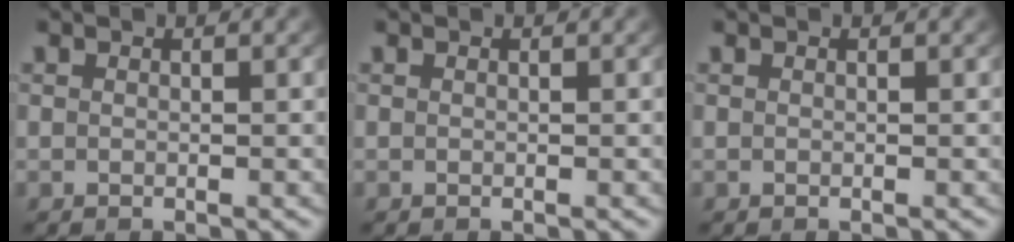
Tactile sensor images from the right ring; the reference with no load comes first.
{"total": 0.0}
{"total": 0.0}